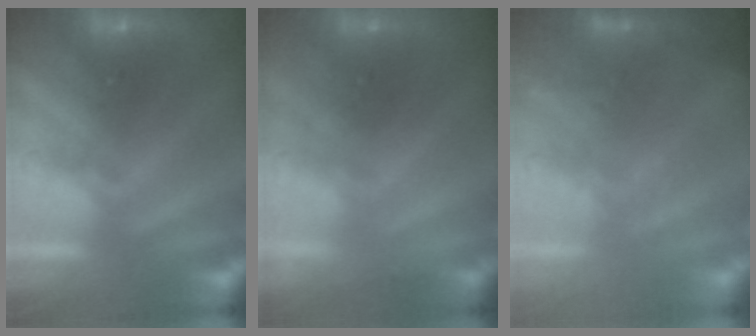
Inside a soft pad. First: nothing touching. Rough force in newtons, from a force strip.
{"total": 2.3}
{"total": 2.5}